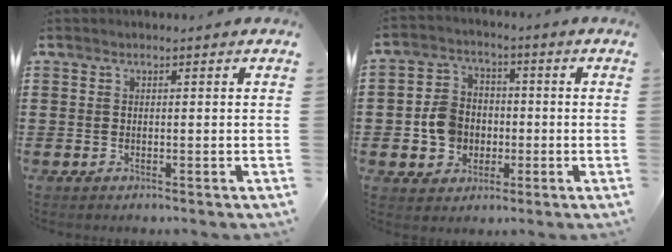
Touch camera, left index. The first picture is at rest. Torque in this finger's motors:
{"motor_torque": [1.21, 0.93, 0.52, 0.09]}